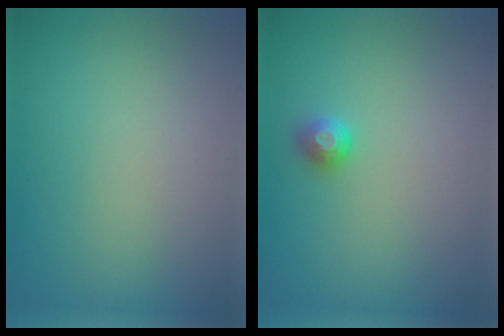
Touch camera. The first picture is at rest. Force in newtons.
{"total": 1.2, "press": 1.1, "slide": 0.4}